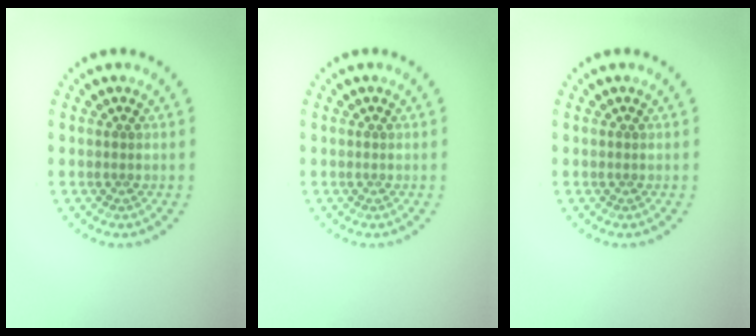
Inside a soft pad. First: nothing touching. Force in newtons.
{"total": 0.0}
{"total": 0.0}